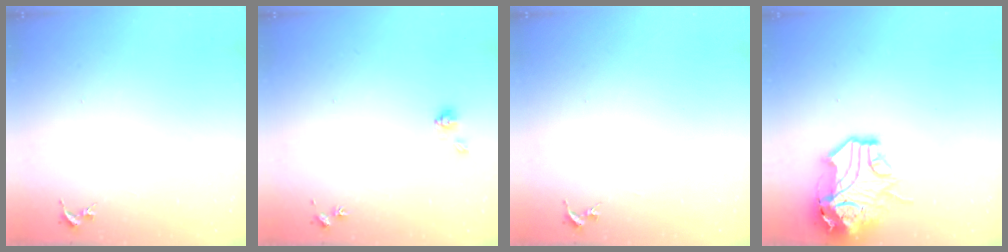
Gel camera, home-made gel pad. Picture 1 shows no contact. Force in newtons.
{"total": 5.0, "press": 4.6, "slide": 1.7}
{"total": 0.0}
{"total": 15.4, "press": 15.3, "slide": 2.0}